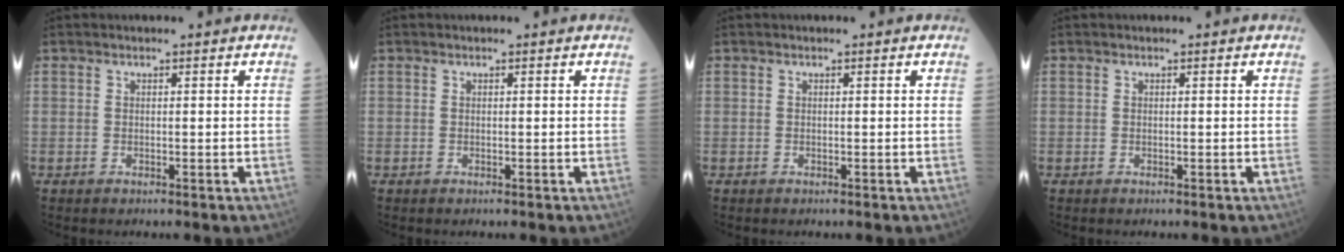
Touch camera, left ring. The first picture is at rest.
{"total": 0.0}
{"total": 0.0}
{"total": 0.0}